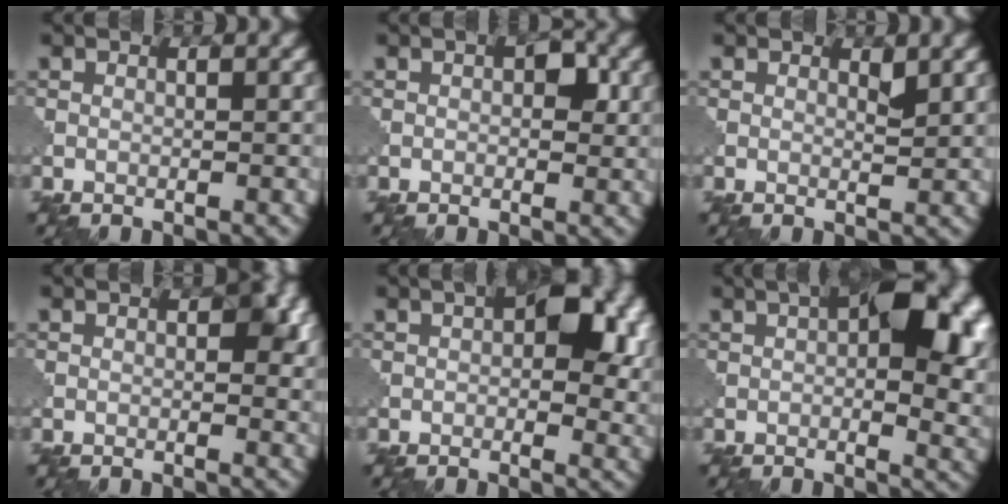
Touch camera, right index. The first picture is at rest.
{"total": 2.5, "force": [0.4, 1.5, 2.0], "torque": [-0.024, -0.004, 0.005]}
{"total": 1.0, "force": [0.8, 0.2, 0.6], "torque": [-0.009, -0.007, 0.014]}
{"total": 4.1, "force": [0.7, 2.3, 3.3], "torque": [-0.033, -0.006, 0.012]}
{"total": 7.9, "force": [1.6, 4.5, 6.4], "torque": [-0.072, -0.002, 0.022]}
{"total": 10.9, "force": [2.2, 5.4, 9.2], "torque": [-0.104, 0.003, 0.034]}